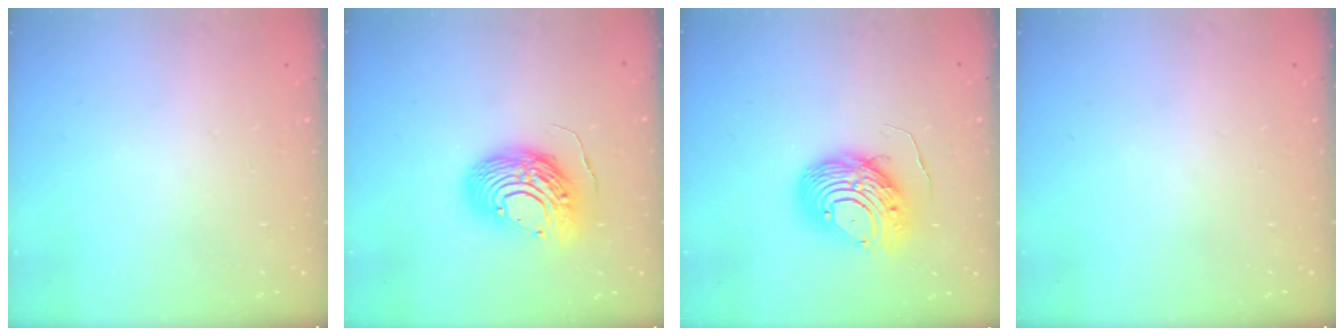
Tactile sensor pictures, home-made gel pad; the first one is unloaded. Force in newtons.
{"total": 13.8, "press": 13.8, "slide": 1.1}
{"total": 12.1, "press": 12.1, "slide": 1.4}
{"total": 0.0}